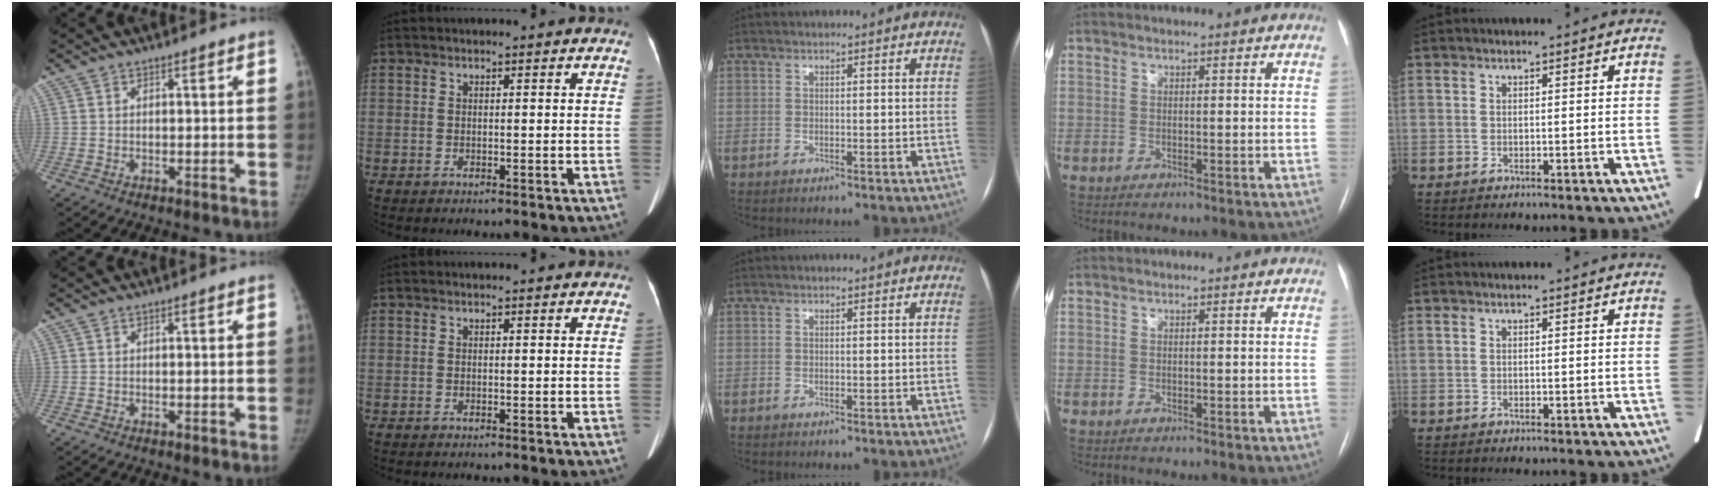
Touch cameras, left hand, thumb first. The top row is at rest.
{}